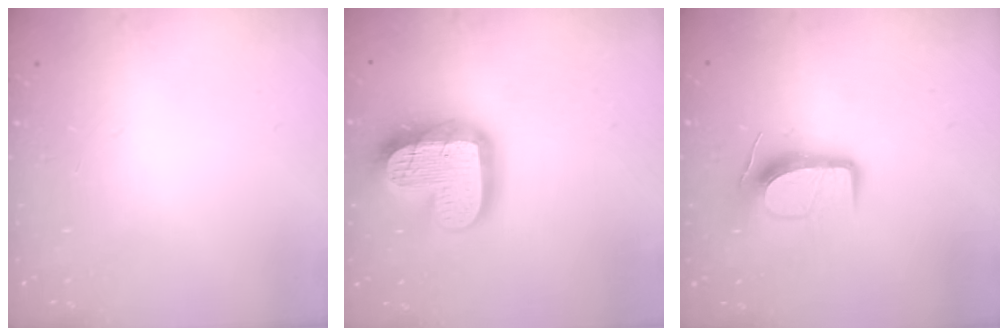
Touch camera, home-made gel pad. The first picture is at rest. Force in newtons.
{"total": 20.3, "press": 20.3, "slide": 1.8}
{"total": 10.3, "press": 10.3, "slide": 0.6}